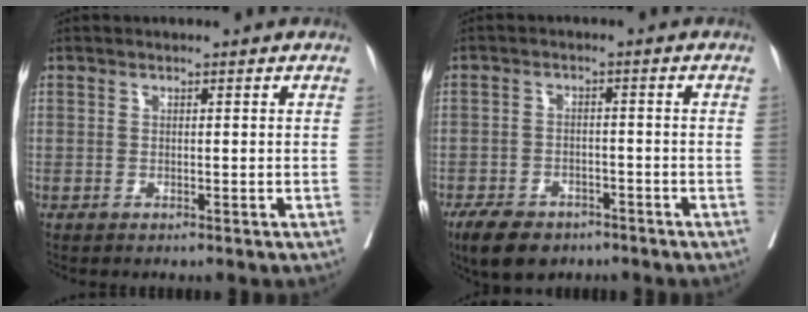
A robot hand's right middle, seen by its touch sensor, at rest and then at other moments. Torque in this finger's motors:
{"motor_torque": [0.66, -0.69, 0.08, 0.06]}